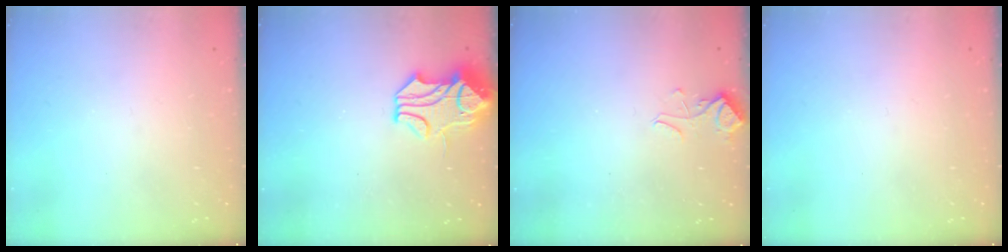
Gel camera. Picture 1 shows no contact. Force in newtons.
{"total": 2.2, "press": 1.6, "slide": 1.6}
{"total": 2.5, "press": 2.5, "slide": 0.4}
{"total": 0.0}